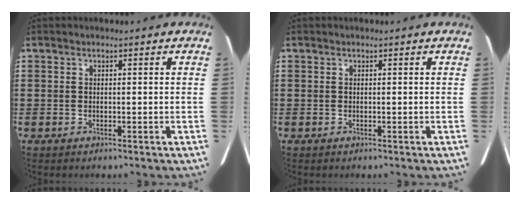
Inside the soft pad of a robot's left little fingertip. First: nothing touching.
{"total": 0.0}